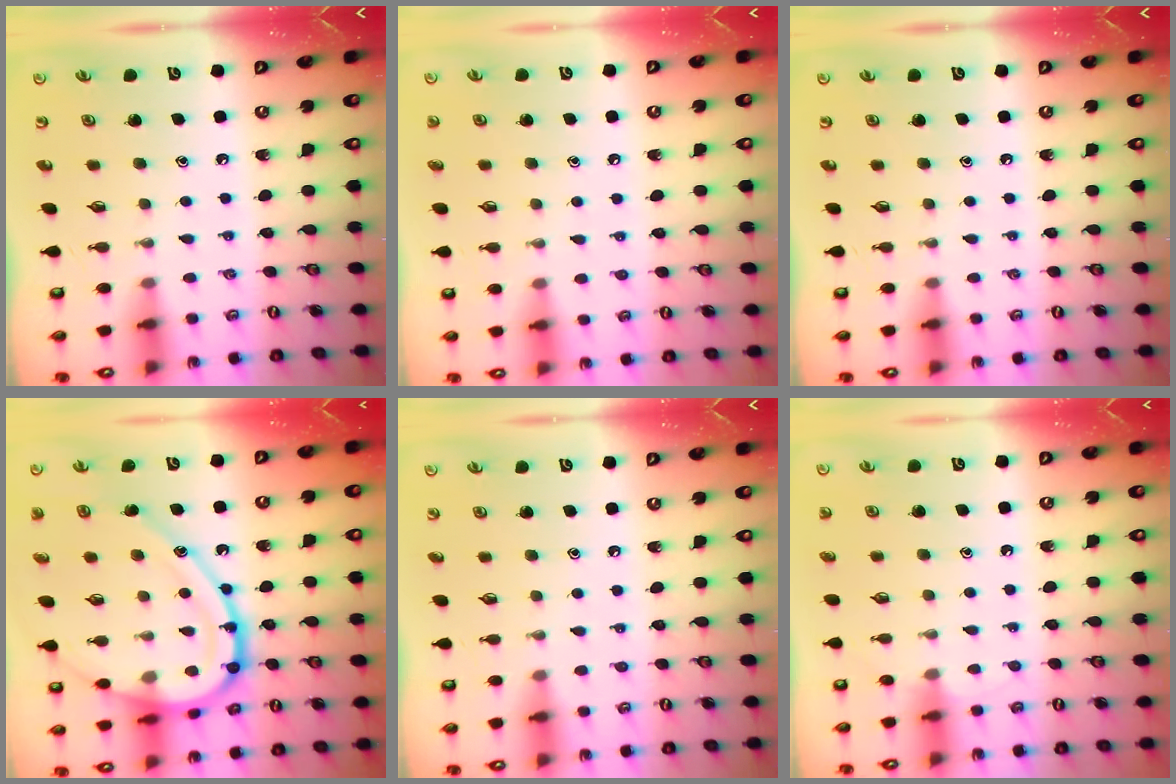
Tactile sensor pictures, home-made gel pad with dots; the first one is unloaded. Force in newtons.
{"total": 3.5, "press": 3.4, "slide": 0.4}
{"total": 0.0}
{"total": 21.7, "press": 21.6, "slide": 1.7}
{"total": 2.9, "press": 2.8, "slide": 0.4}
{"total": 2.7, "press": 2.7, "slide": 0.3}